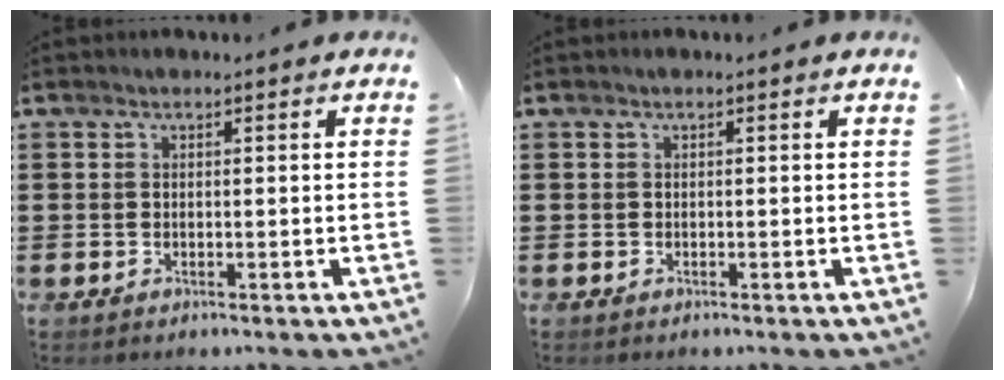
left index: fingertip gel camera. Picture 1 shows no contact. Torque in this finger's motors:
{"motor_torque": [0.00, 0.00, 0.00, 0.00]}